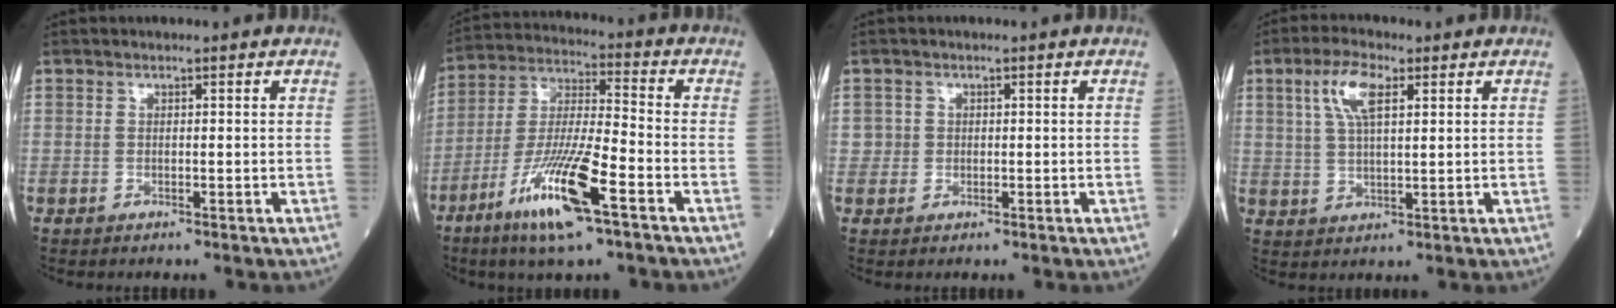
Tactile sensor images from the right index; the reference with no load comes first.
{"total": 14.5, "force": [-7.4, 1.3, 12.3], "torque": [-0.248, -0.022, -0.137]}
{"total": 1.6, "force": [0.2, 1.5, 0.0], "torque": [0.009, 0.004, -0.001]}
{"total": 6.6, "force": [2.8, 1.9, 5.6], "torque": [-0.118, 0.011, 0.056]}